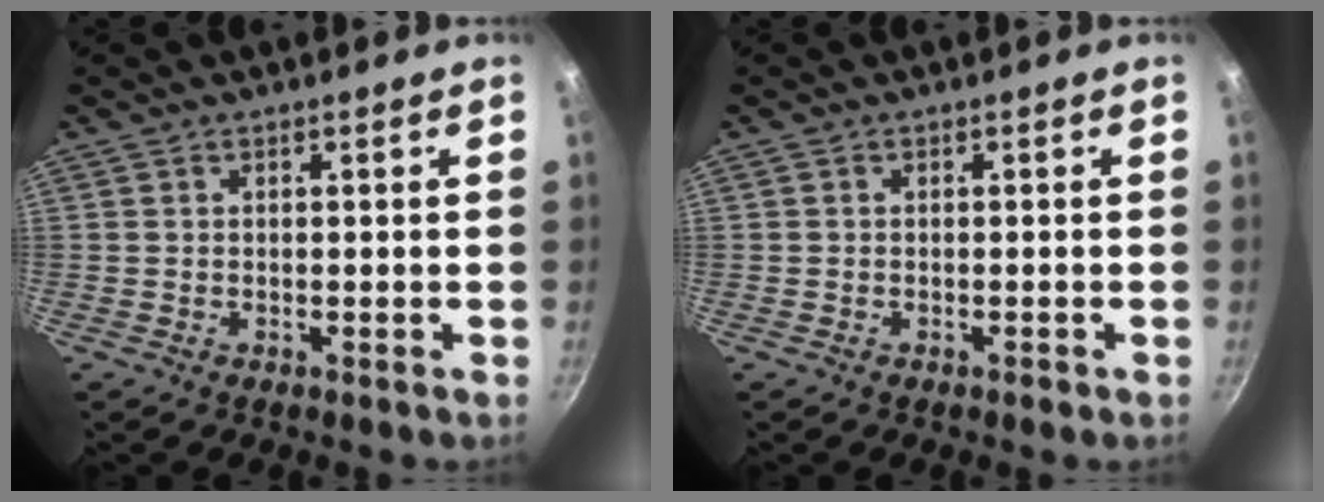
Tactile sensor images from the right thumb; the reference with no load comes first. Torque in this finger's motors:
{"motor_torque": [-0.31, 0.03, -0.27, 0.17, 0.04]}